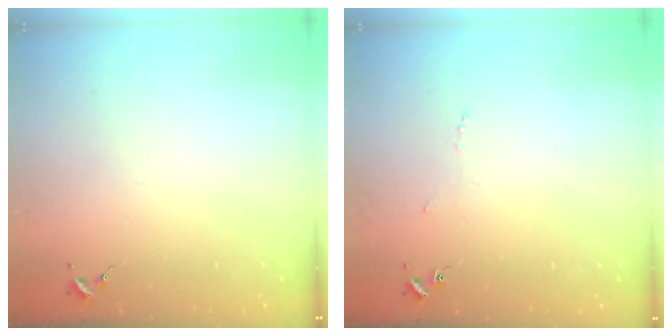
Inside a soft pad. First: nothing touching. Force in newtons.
{"total": 3.3, "press": 3.3, "slide": 0.3}